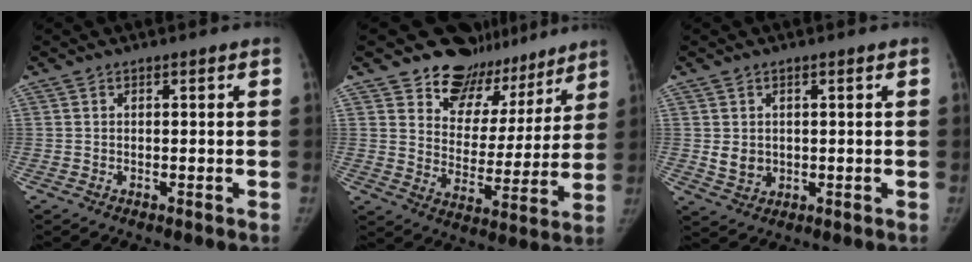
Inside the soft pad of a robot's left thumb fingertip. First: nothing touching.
{"total": 16.2, "force": [13.1, 9.3, 2.5], "torque": [0.019, -0.098, 0.179]}
{"total": 3.7, "force": [0.4, 3.1, 1.9], "torque": [-0.022, -0.008, 0.019]}